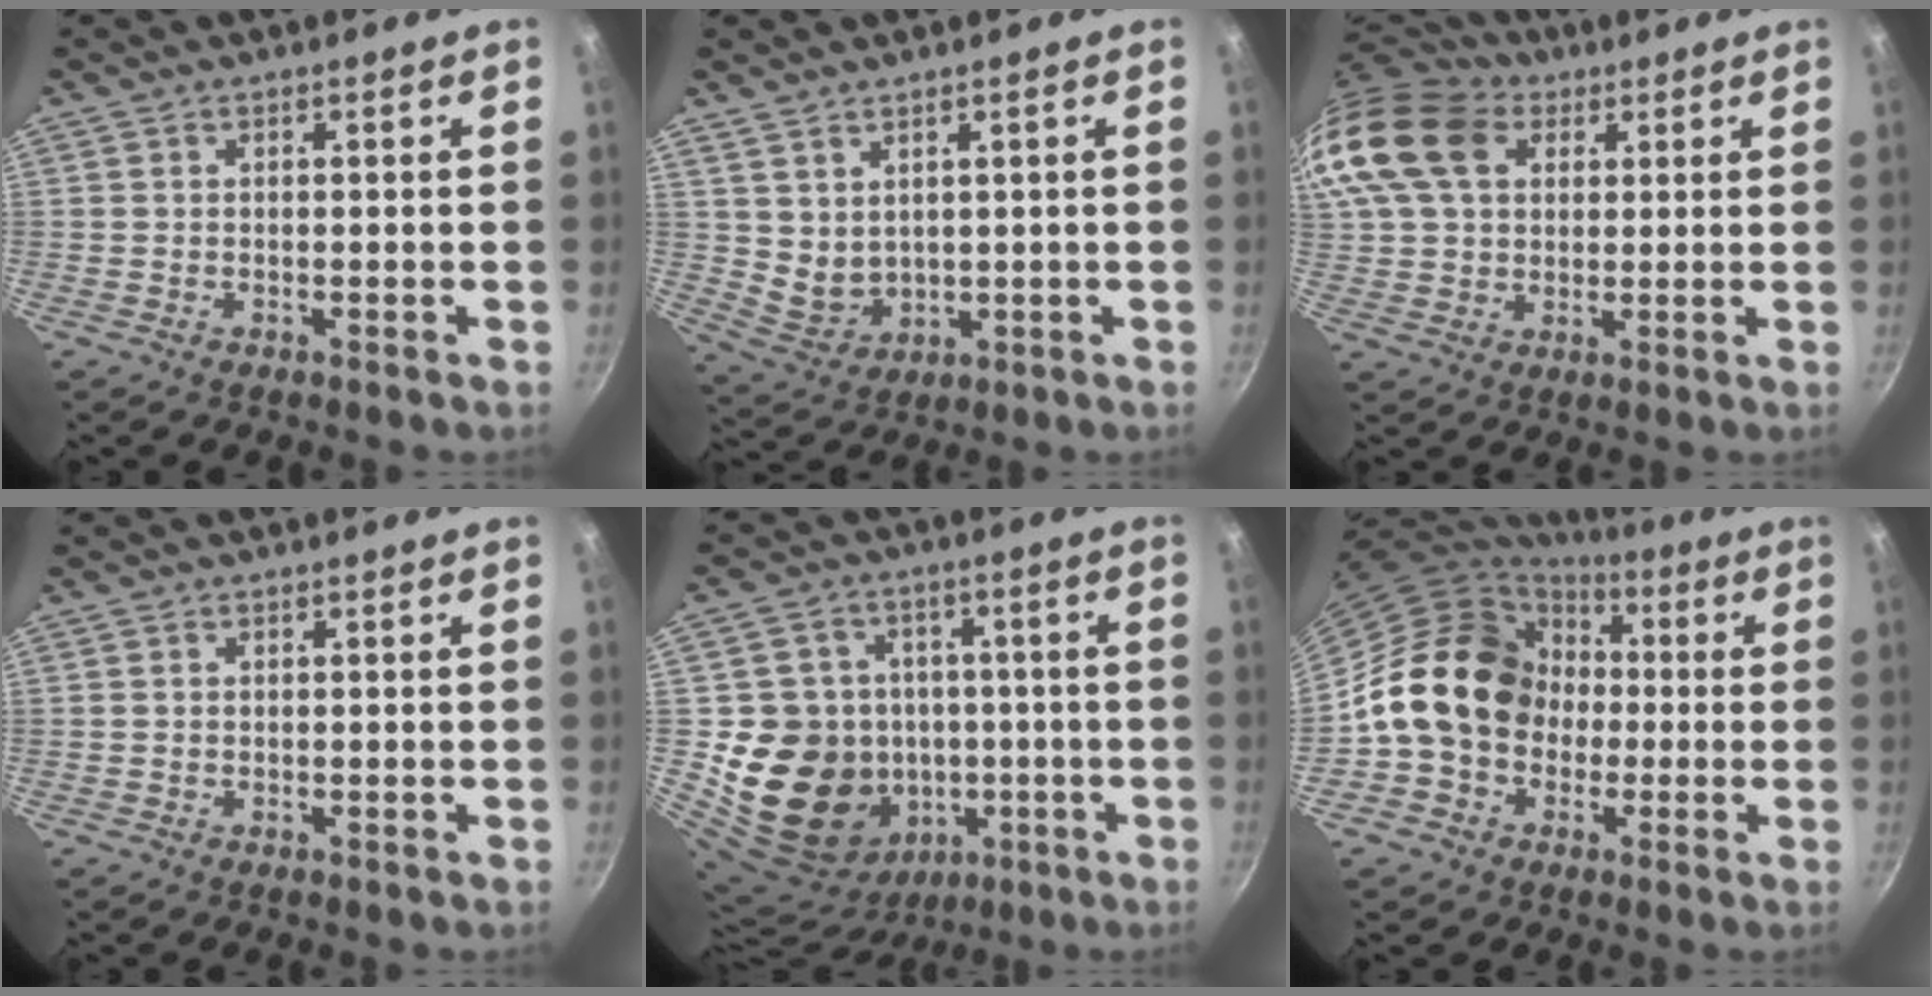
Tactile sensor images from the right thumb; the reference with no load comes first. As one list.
[{"total": 5.4, "force": [2.6, 3.8, 2.8], "torque": [-0.038, -0.018, 0.067]}, {"total": 20.3, "force": [7.8, 14.9, 11.3], "torque": [-0.245, 0.022, 0.137]}, {"total": 0.0}, {"total": 18.9, "force": [-2.2, 17.1, 7.6], "torque": [-0.110, 0.033, -0.020]}, {"total": 17.8, "force": [-0.1, 14.9, 9.8], "torque": [-0.133, 0.045, -0.006]}]